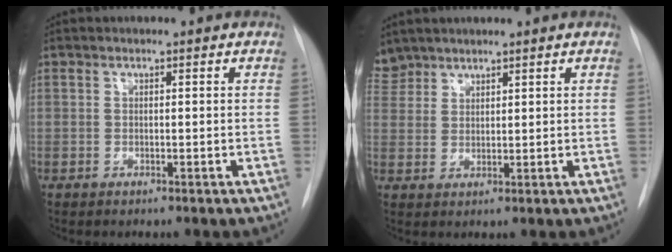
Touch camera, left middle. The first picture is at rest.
{"total": 4.5, "force": [3.9, 2.1, -0.1], "torque": [0.008, 0.011, 0.082]}